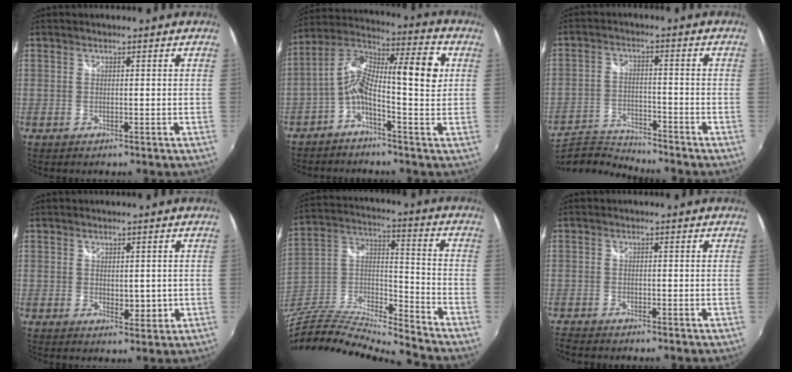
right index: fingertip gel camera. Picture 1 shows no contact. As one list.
[{"total": 12.3, "force": [0.1, 3.2, 11.9], "torque": [-0.219, 0.029, -0.017]}, {"total": 9.9, "force": [-9.7, 1.5, 1.5], "torque": [-0.053, -0.002, -0.181]}, {"total": 2.6, "force": [0.4, 1.7, 1.9], "torque": [-0.027, -0.005, 0.010]}, {"total": 20.5, "force": [-18.0, 2.3, 9.6], "torque": [-0.198, -0.015, -0.336]}, {"total": 2.6, "force": [-2.5, 0.5, 0.5], "torque": [-0.018, -0.018, -0.049]}]